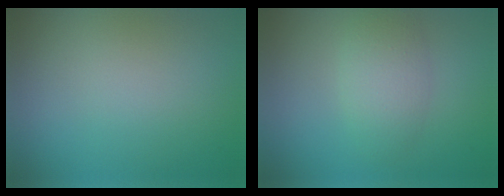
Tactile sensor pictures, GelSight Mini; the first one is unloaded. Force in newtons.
{"total": 3.0, "press": 3.0, "slide": 0.0}